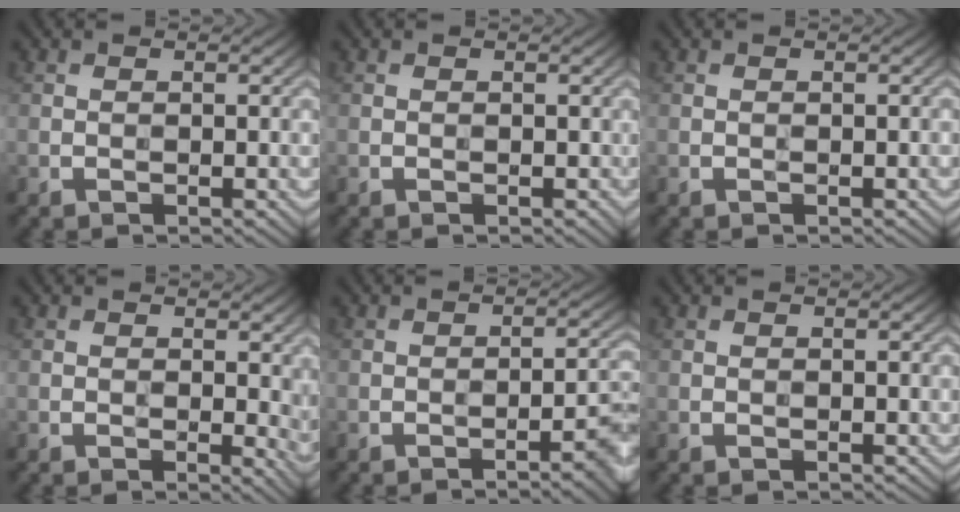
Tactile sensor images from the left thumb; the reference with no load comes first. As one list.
[{"total": 0.0}, {"total": 0.0}, {"total": 3.6, "force": [0.5, 1.6, 3.2], "torque": [-0.036, -0.001, 0.005]}, {"total": 4.8, "force": [-2.4, 1.0, 4.0], "torque": [-0.043, 0.012, -0.037]}, {"total": 0.0}]